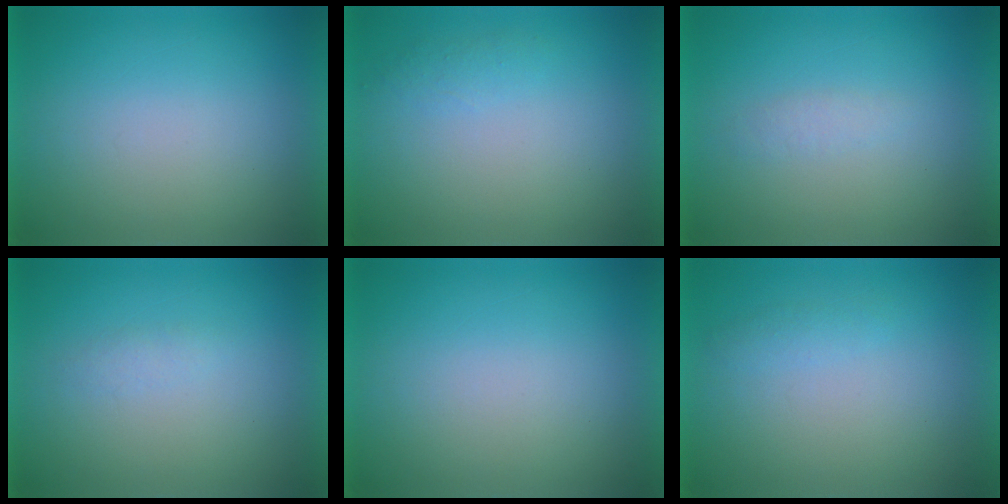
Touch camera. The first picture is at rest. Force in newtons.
{"total": 2.1}
{"total": 1.3}
{"total": 1.2}
{"total": 0.0}
{"total": 1.4}